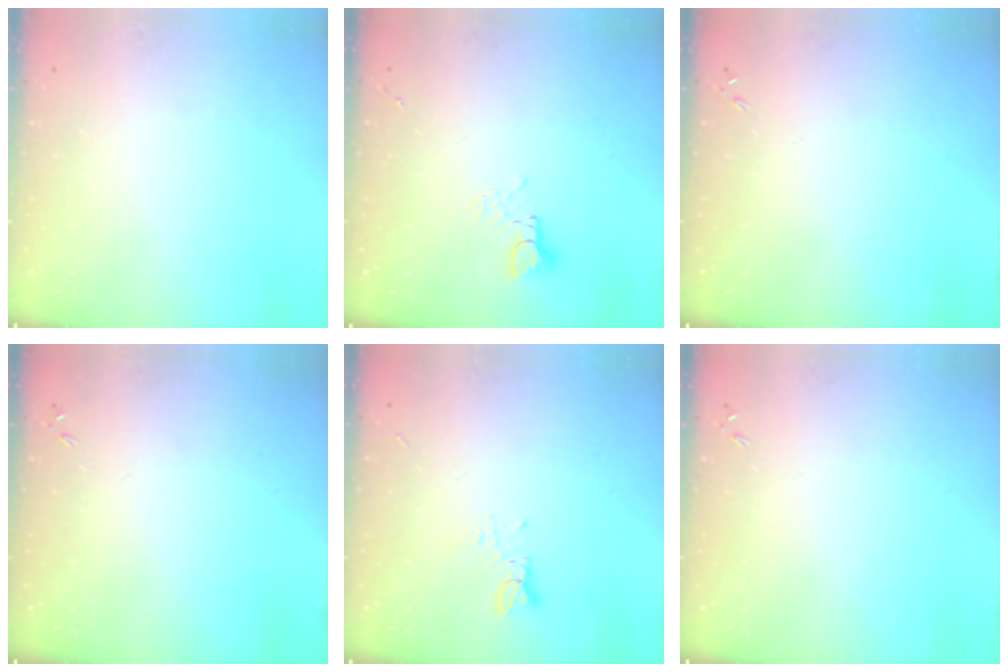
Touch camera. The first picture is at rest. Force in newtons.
{"total": 2.9, "press": 2.8, "slide": 0.4}
{"total": 0.0}
{"total": 0.0}
{"total": 4.9, "press": 4.9, "slide": 0.6}
{"total": 0.0}